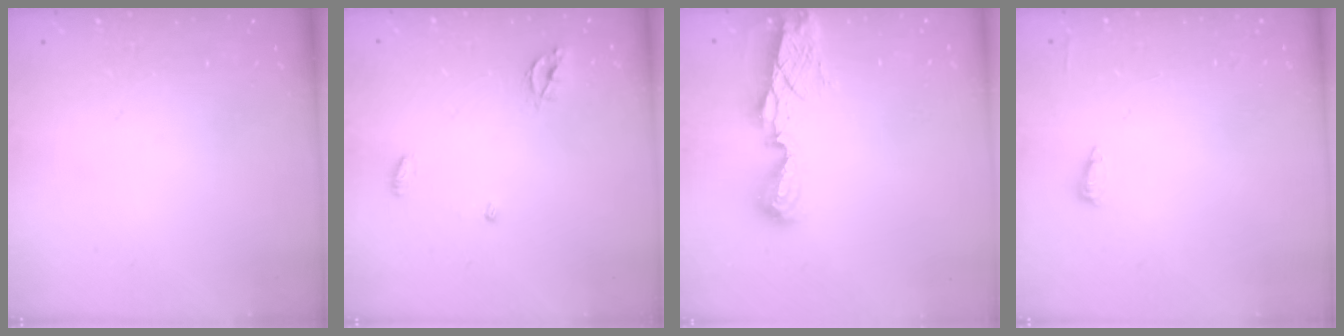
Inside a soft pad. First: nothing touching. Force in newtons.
{"total": 5.0, "press": 5.0, "slide": 0.5}
{"total": 8.4, "press": 8.4, "slide": 1.1}
{"total": 4.5, "press": 4.4, "slide": 1.0}